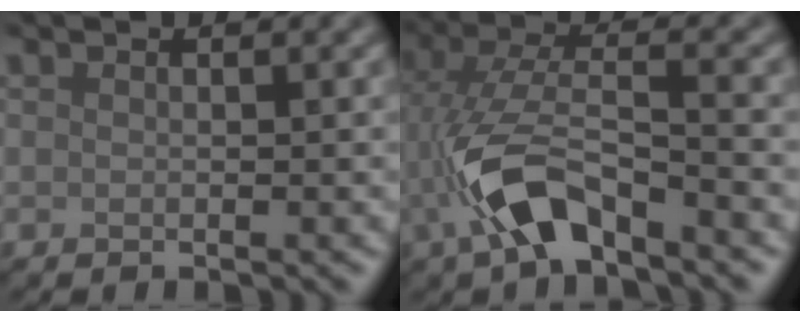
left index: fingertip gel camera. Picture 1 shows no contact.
{"total": 6.2, "force": [-2.8, 2.4, 5.0], "torque": [-0.111, 0.001, -0.059]}